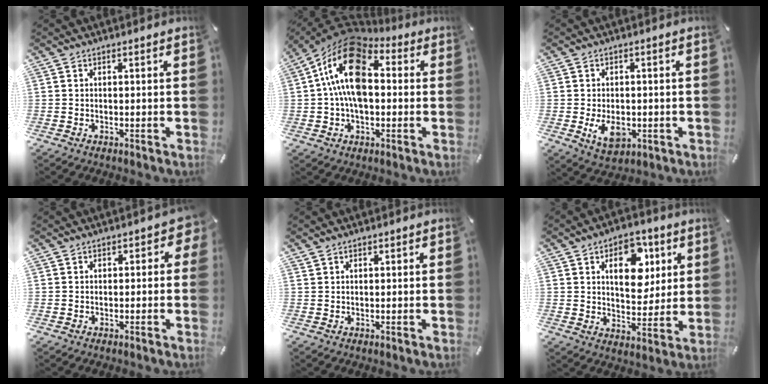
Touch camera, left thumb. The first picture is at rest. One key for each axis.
{"total": 17.5, "fx": 2.5, "fy": 11.0, "fz": 13.4, "tx": -0.260, "ty": 0.000, "tz": 0.038}
{"total": 6.7, "fx": -1.3, "fy": 4.6, "fz": 4.7, "tx": -0.087, "ty": -0.004, "tz": -0.025}
{"total": 2.8, "fx": 0.6, "fy": 2.0, "fz": 1.8, "tx": -0.010, "ty": 0.000, "tz": 0.004}
{"total": 0.6, "fx": 0.4, "fy": 0.4, "fz": 0.1, "tx": -0.002, "ty": 0.001, "tz": 0.008}
{"total": 12.6, "fx": 5.2, "fy": 8.3, "fz": 8.0, "tx": -0.098, "ty": -0.012, "tz": 0.084}